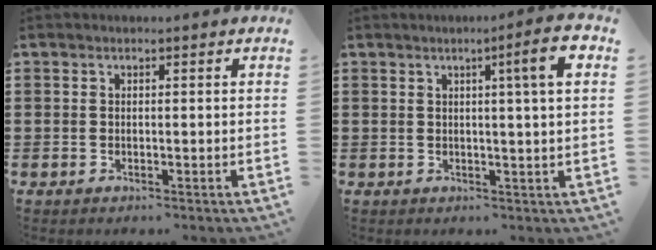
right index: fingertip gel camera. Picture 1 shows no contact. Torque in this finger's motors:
{"motor_torque": [0.20, 0.16, 0.28, 0.03]}